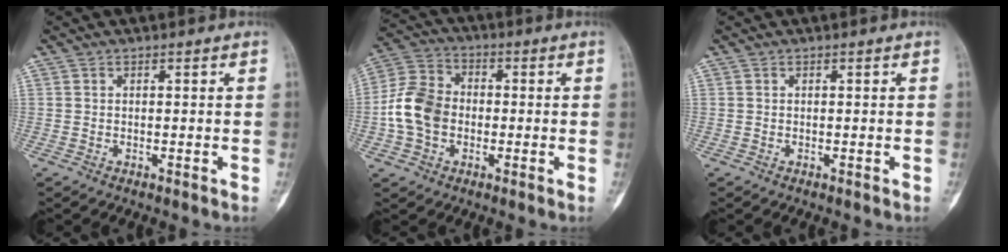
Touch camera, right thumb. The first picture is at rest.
{"total": 10.7, "force": [-1.5, 8.2, 6.7], "torque": [-0.123, 0.028, -0.039]}
{"total": 0.0}